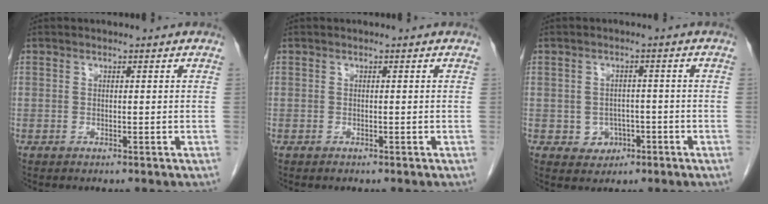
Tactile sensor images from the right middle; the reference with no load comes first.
{"total": 0.0}
{"total": 3.3, "force": [-1.1, 3.0, 1.1], "torque": [-0.008, 0.008, -0.007]}